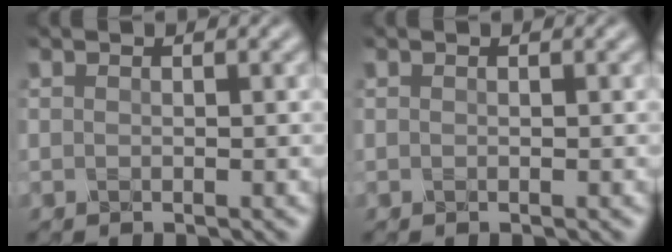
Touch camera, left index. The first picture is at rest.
{"total": 0.0}